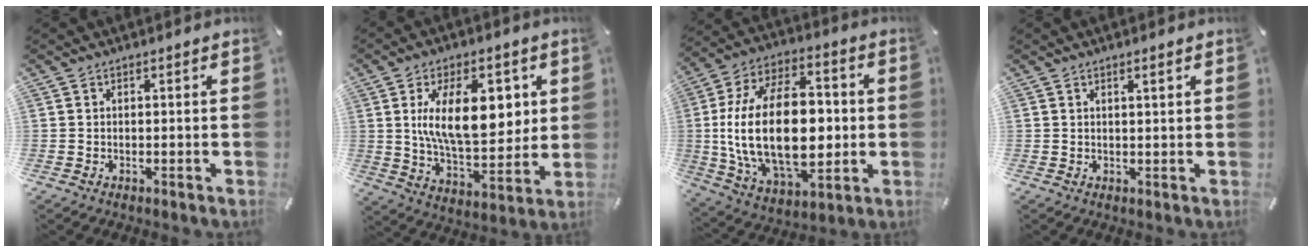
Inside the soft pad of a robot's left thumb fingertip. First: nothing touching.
{"total": 17.5, "force": [4.5, 9.0, 14.3], "torque": [-0.237, -0.002, 0.072]}
{"total": 27.5, "force": [-0.6, 16.5, 22.0], "torque": [-0.422, -0.005, -0.003]}
{"total": 1.4, "force": [0.9, 0.0, 1.1], "torque": [-0.023, -0.002, 0.015]}